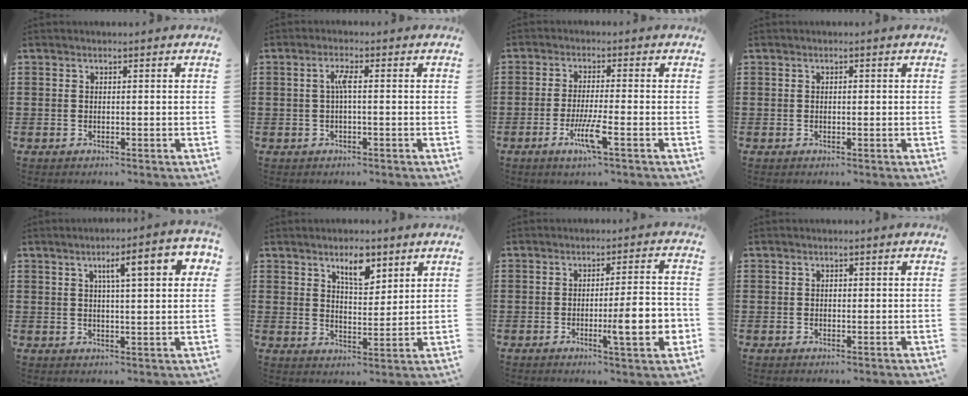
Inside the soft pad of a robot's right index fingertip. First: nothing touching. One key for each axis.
{"total": 2.5, "fx": -0.1, "fy": 0.2, "fz": 2.5, "tx": -0.051, "ty": 0.000, "tz": -0.006}
{"total": 5.5, "fx": -2.5, "fy": 0.2, "fz": 4.8, "tx": -0.100, "ty": -0.019, "tz": -0.047}
{"total": 0.6, "fx": 0.0, "fy": 0.3, "fz": 0.6, "tx": -0.012, "ty": -0.002, "tz": 0.001}
{"total": 7.4, "fx": 2.8, "fy": 1.5, "fz": 6.6, "tx": -0.112, "ty": -0.002, "tz": 0.038}
{"total": 5.8, "fx": 3.8, "fy": 2.3, "fz": 3.8, "tx": -0.059, "ty": -0.004, "tz": 0.062}
{"total": 9.1, "fx": -2.2, "fy": 1.3, "fz": 8.7, "tx": -0.123, "ty": -0.009, "tz": -0.036}
{"total": 0.5, "fx": 0.1, "fy": 0.4, "fz": 0.4, "tx": -0.008, "ty": 0.001, "tz": 0.001}